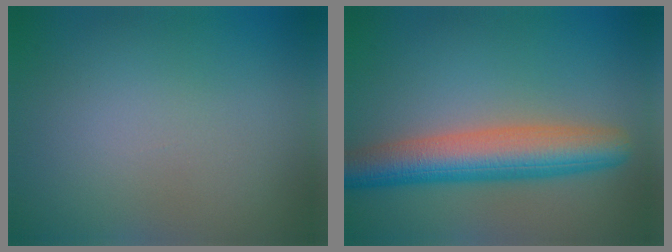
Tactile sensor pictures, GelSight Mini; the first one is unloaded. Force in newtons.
{"total": 6.6, "press": 6.6, "slide": 0.1}